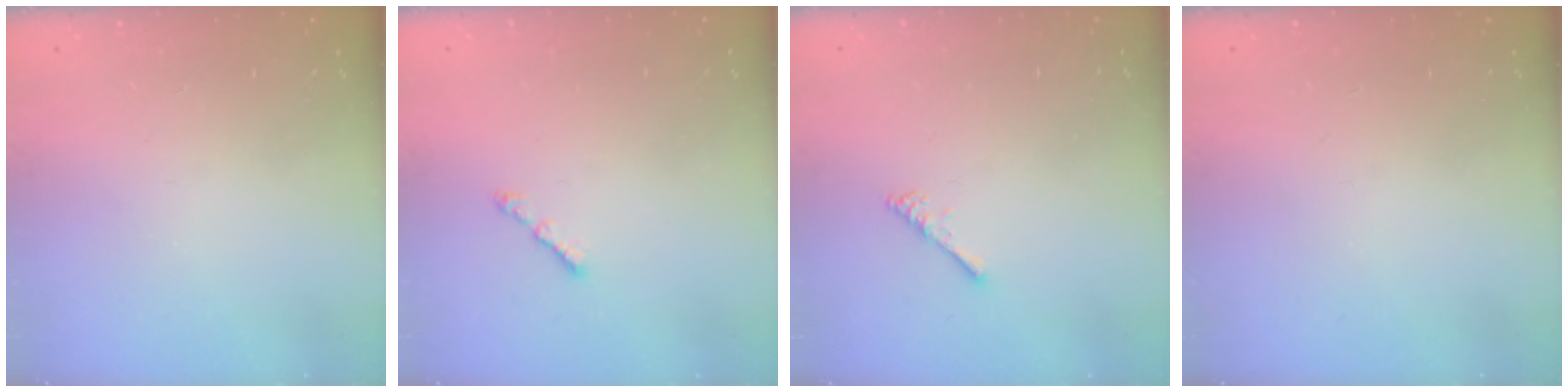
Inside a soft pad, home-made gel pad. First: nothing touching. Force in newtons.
{"total": 1.6, "press": 1.5, "slide": 0.5}
{"total": 2.4, "press": 2.4, "slide": 0.4}
{"total": 0.0}